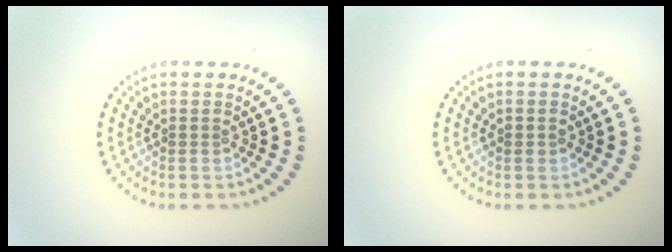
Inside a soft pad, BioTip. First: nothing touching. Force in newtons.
{"total": 0.9, "press": 0.9, "slide": 0.1}